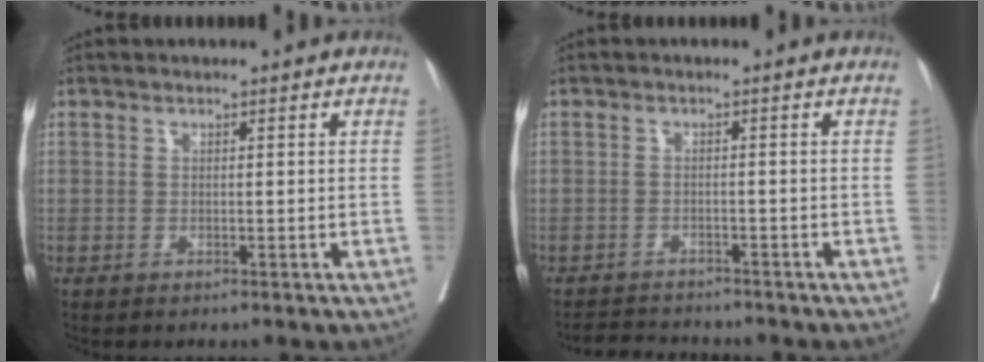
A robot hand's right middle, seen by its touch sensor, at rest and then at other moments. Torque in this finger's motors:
{"motor_torque": [0.04, -0.13, -0.12, -0.06]}